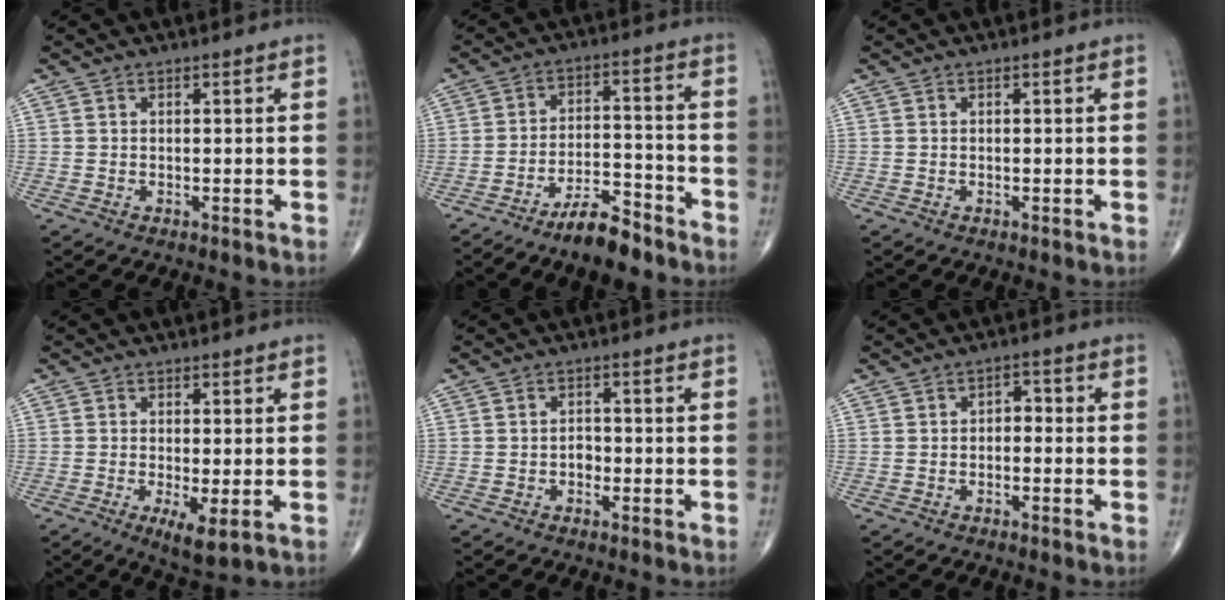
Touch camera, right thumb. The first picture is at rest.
{"total": 8.8, "force": [-6.9, 2.6, 4.8], "torque": [-0.075, 0.055, -0.122]}
{"total": 0.0}
{"total": 4.7, "force": [-1.3, 1.2, 4.3], "torque": [-0.079, -0.016, -0.023]}
{"total": 1.7, "force": [-0.7, 1.3, 1.0], "torque": [-0.006, 0.006, -0.016]}
{"total": 2.5, "force": [-0.5, 1.7, 1.7], "torque": [-0.011, 0.017, -0.017]}